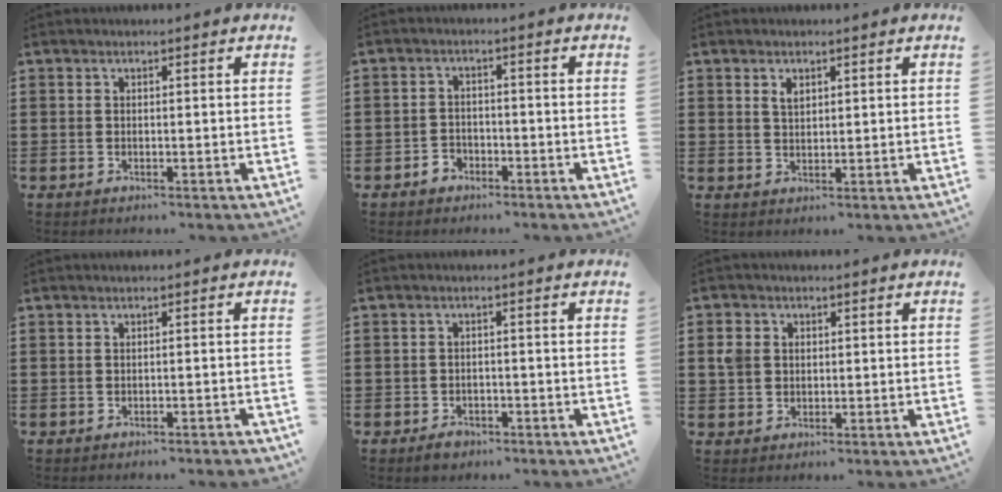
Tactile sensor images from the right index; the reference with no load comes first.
{"total": 2.2, "force": [-1.6, 1.4, 0.3], "torque": [-0.012, 0.004, -0.036]}
{"total": 1.8, "force": [1.0, 1.1, 1.1], "torque": [-0.024, 0.004, 0.018]}
{"total": 0.7, "force": [-0.7, -0.1, 0.2], "torque": [-0.006, -0.004, -0.014]}
{"total": 1.6, "force": [-1.4, 0.8, 0.4], "torque": [-0.011, 0.001, -0.030]}
{"total": 3.1, "force": [0.5, 2.6, 1.6], "torque": [-0.047, 0.008, 0.005]}